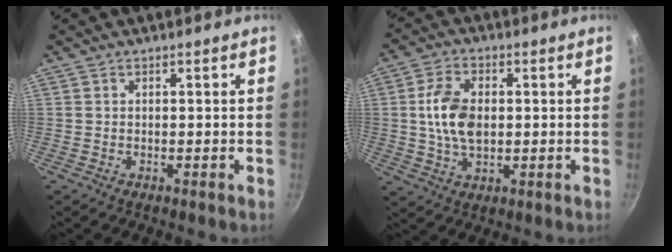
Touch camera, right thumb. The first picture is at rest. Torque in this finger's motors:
{"motor_torque": [0.55, 0.49, 1.37, -0.01, 0.40]}